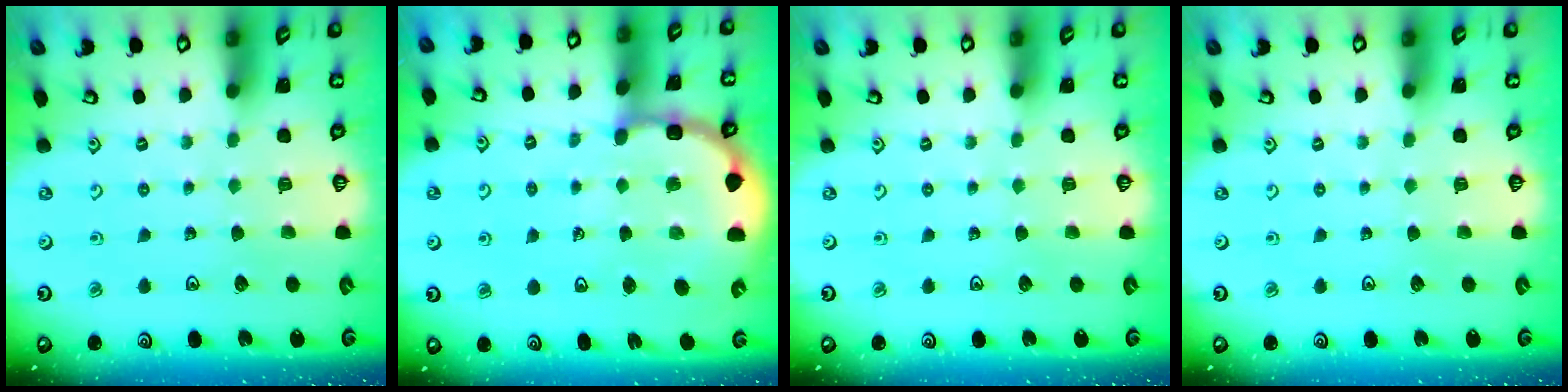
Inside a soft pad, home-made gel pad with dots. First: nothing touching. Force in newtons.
{"total": 8.7, "press": 8.4, "slide": 2.1}
{"total": 0.0}
{"total": 0.0}